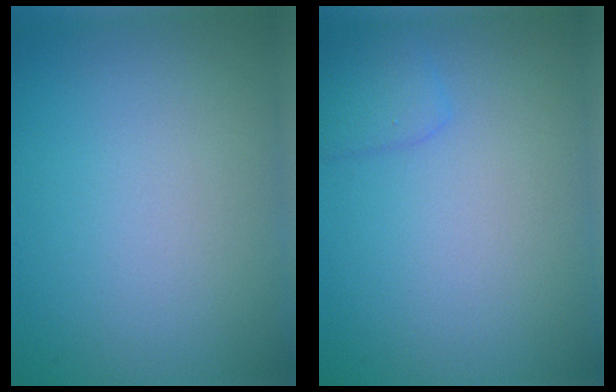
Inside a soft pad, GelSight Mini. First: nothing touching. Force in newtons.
{"total": 1.6, "press": 1.6, "slide": 0.1}